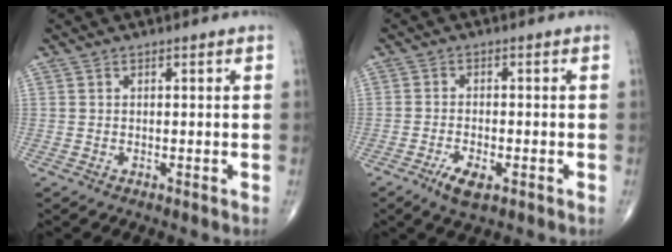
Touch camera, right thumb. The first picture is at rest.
{"total": 4.6, "force": [-2.4, 1.7, 3.6], "torque": [-0.069, 0.002, -0.040]}